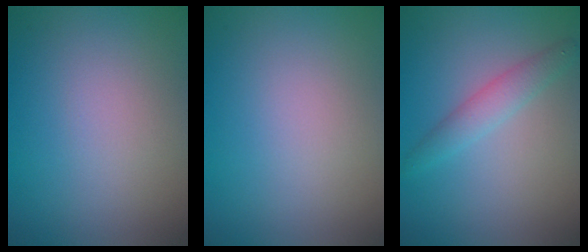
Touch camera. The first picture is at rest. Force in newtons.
{"total": 0.0}
{"total": 2.1, "press": 2.1, "slide": 0.0}